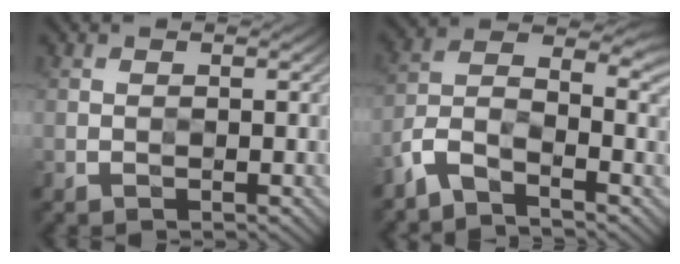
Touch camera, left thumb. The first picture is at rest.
{"total": 5.4, "force": [-3.9, 1.8, 3.3], "torque": [-0.069, -0.004, -0.095]}